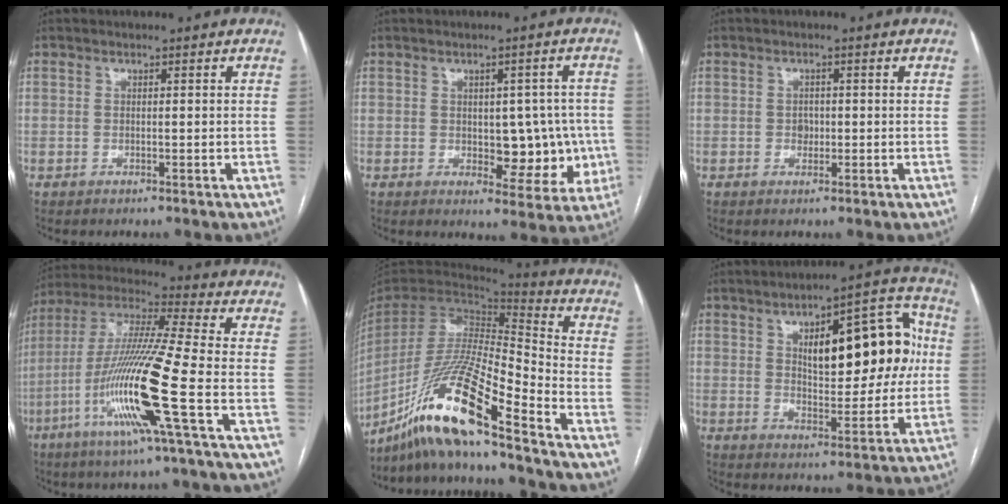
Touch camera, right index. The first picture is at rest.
{"total": 8.7, "force": [-0.7, 4.7, 7.3], "torque": [-0.068, 0.014, 0.002]}
{"total": 1.6, "force": [-0.1, 1.3, 0.9], "torque": [-0.012, 0.003, 0.000]}
{"total": 17.6, "force": [-6.0, -1.2, 16.5], "torque": [-0.333, -0.019, -0.124]}
{"total": 19.0, "force": [-13.8, 0.2, 13.1], "torque": [-0.274, -0.027, -0.260]}
{"total": 17.0, "force": [3.6, 6.6, 15.3], "torque": [-0.197, 0.038, 0.057]}